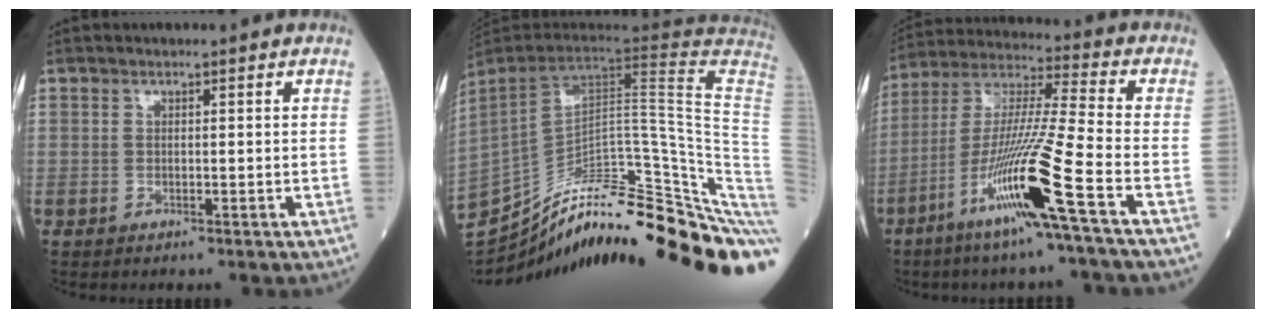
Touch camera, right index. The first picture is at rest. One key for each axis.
{"total": 38.9, "fx": -30.6, "fy": 3.8, "fz": 23.7, "tx": -0.265, "ty": -0.044, "tz": -0.417}
{"total": 15.9, "fx": -7.3, "fy": -1.8, "fz": 14.0, "tx": -0.281, "ty": -0.022, "tz": -0.141}